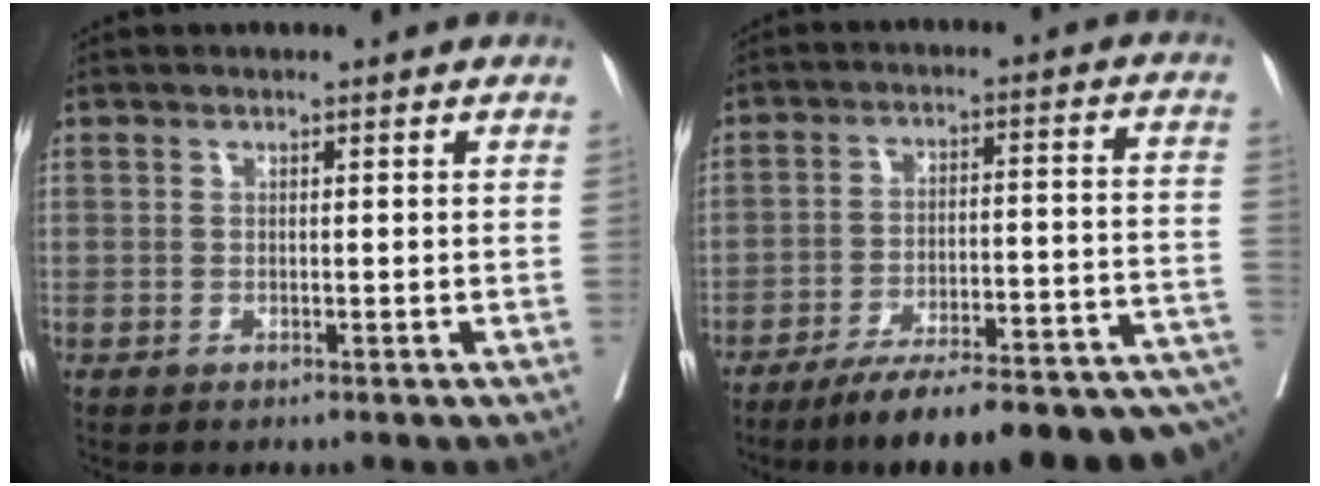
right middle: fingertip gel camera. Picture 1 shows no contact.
{"total": 22.1, "force": [-18.2, 2.5, 12.3], "torque": [-0.112, 0.013, -0.254]}